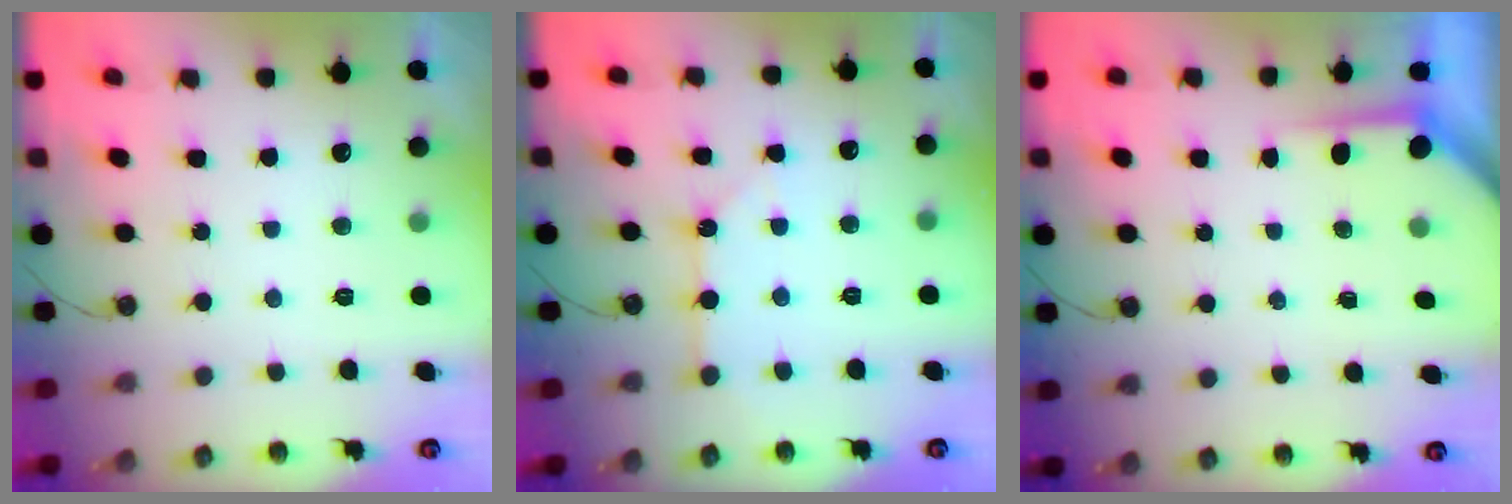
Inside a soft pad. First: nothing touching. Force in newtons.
{"total": 2.4, "press": 2.4, "slide": 0.4}
{"total": 3.7, "press": 3.7, "slide": 0.4}